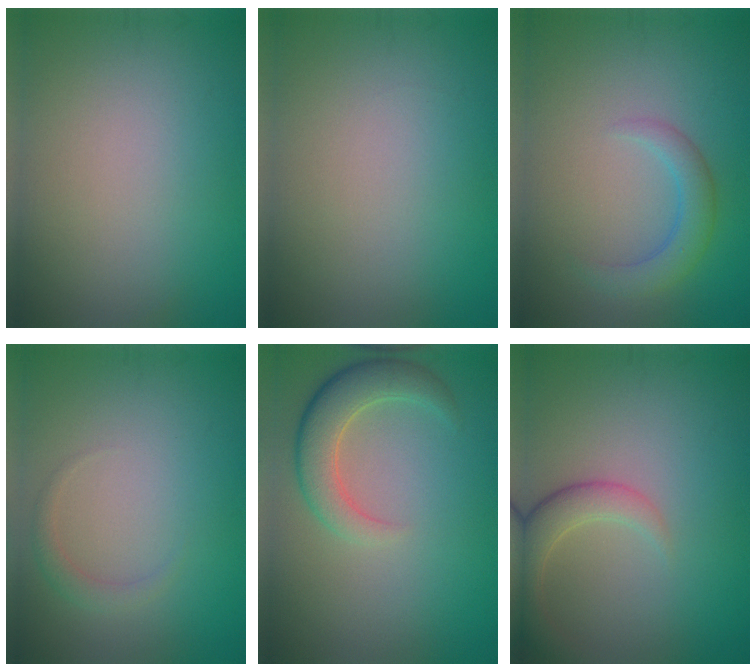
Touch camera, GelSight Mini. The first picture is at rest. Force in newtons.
{"total": 0.0}
{"total": 2.6, "press": 2.6, "slide": 0.1}
{"total": 1.2, "press": 1.2, "slide": 0.0}
{"total": 4.4, "press": 4.3, "slide": 0.5}
{"total": 3.4, "press": 3.4, "slide": 0.4}